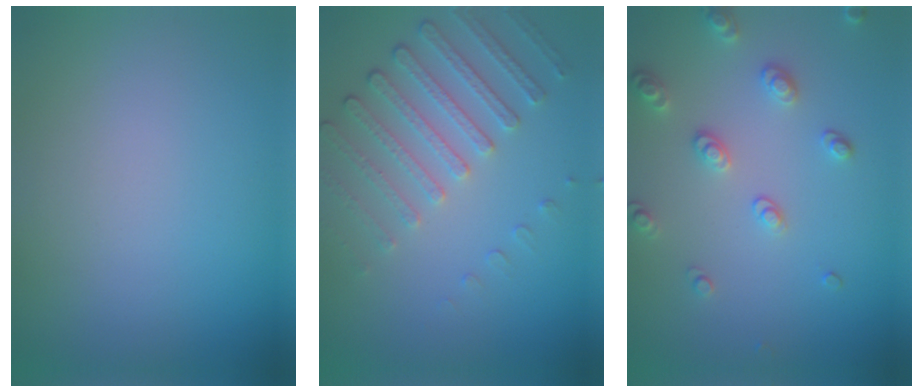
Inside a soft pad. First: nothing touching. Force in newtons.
{"total": 4.5, "press": 3.4, "slide": 2.9}
{"total": 2.7, "press": 2.7, "slide": 0.5}